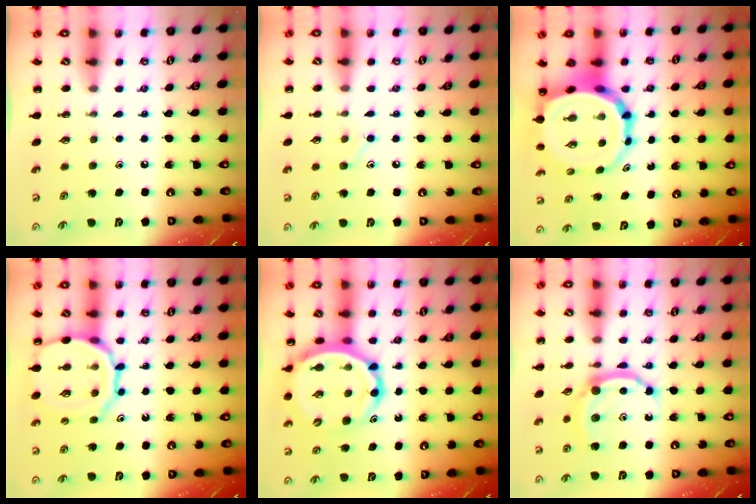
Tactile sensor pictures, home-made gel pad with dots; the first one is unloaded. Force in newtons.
{"total": 6.6, "press": 6.4, "slide": 2.0}
{"total": 12.9, "press": 12.4, "slide": 3.6}
{"total": 14.6, "press": 14.5, "slide": 1.7}
{"total": 13.0, "press": 12.3, "slide": 4.3}
{"total": 9.3, "press": 9.3, "slide": 0.7}